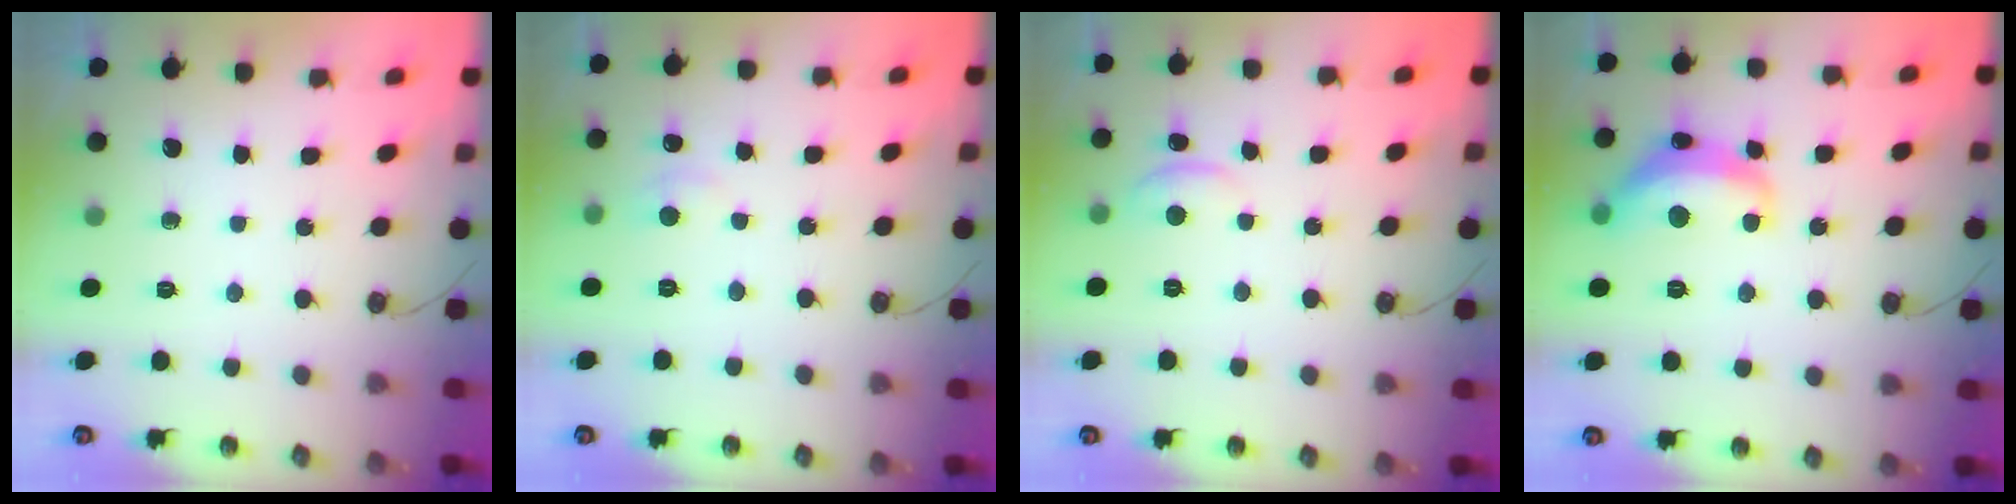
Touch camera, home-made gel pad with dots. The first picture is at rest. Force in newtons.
{"total": 1.6, "press": 1.4, "slide": 0.7}
{"total": 0.6, "press": 0.1, "slide": 0.6}
{"total": 7.4, "press": 7.3, "slide": 0.7}